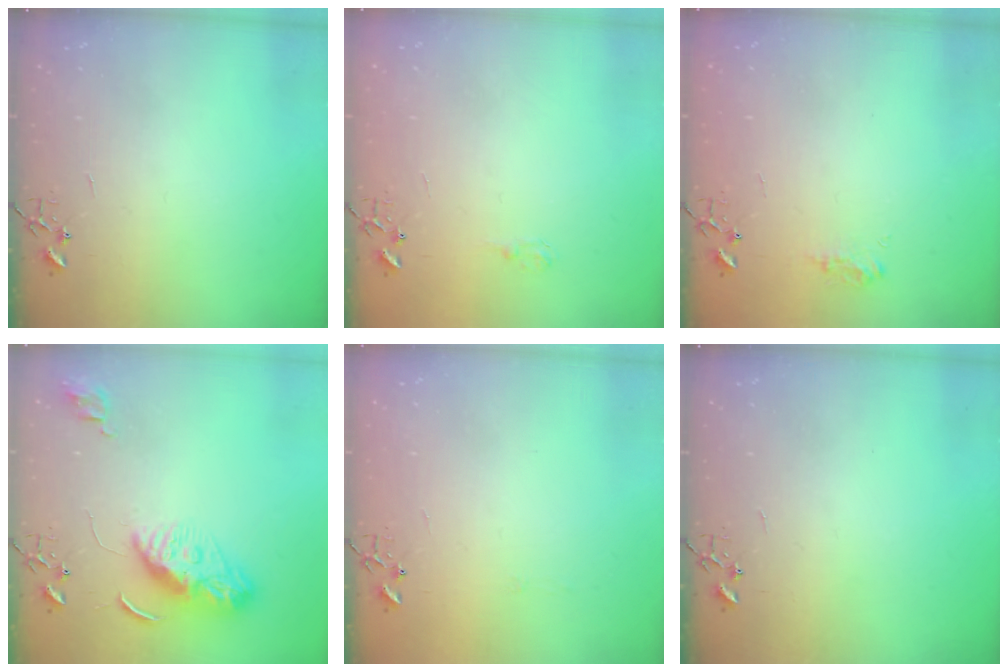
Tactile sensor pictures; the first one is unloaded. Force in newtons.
{"total": 6.0, "press": 5.9, "slide": 0.7}
{"total": 8.3, "press": 8.3, "slide": 0.6}
{"total": 11.8, "press": 11.7, "slide": 1.1}
{"total": 2.6, "press": 2.6, "slide": 0.5}
{"total": 0.0}